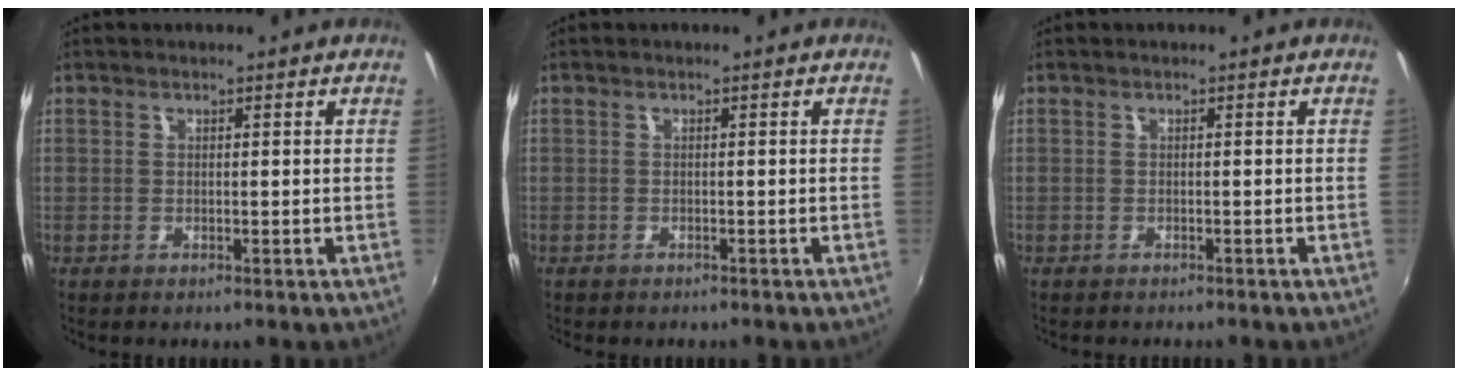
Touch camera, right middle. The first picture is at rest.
{"total": 1.1, "force": [-0.9, 0.4, 0.2], "torque": [-0.010, -0.003, -0.012]}
{"total": 1.3, "force": [-1.2, 0.4, 0.3], "torque": [-0.011, -0.006, -0.015]}